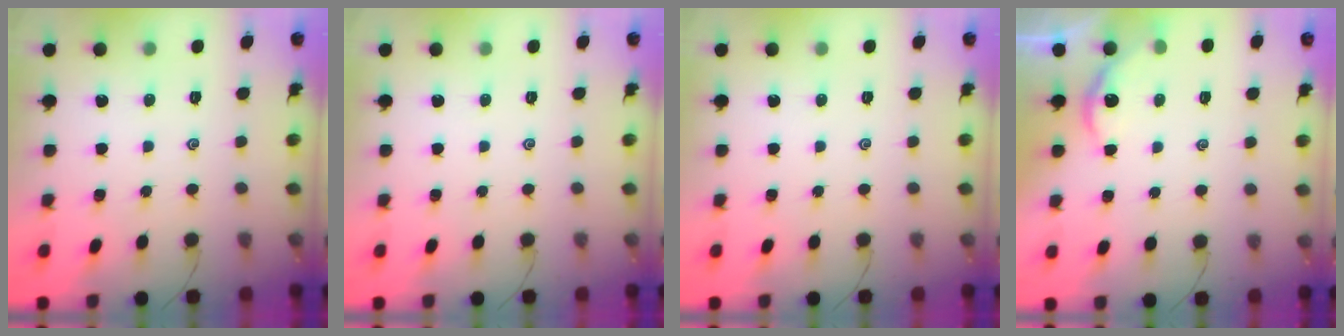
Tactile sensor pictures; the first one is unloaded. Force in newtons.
{"total": 0.0}
{"total": 0.0}
{"total": 3.2, "press": 3.2, "slide": 0.2}